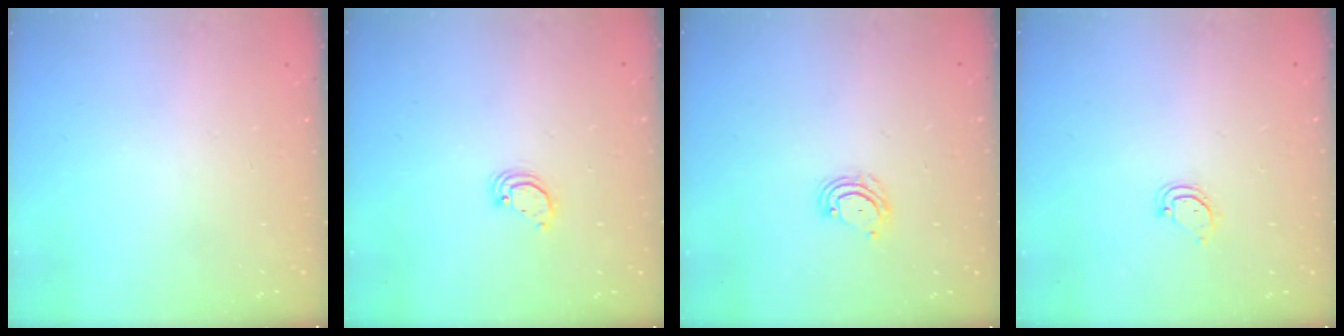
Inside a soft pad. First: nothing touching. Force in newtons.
{"total": 3.2, "press": 3.1, "slide": 0.3}
{"total": 5.6, "press": 5.5, "slide": 0.5}
{"total": 3.1, "press": 3.1, "slide": 0.4}